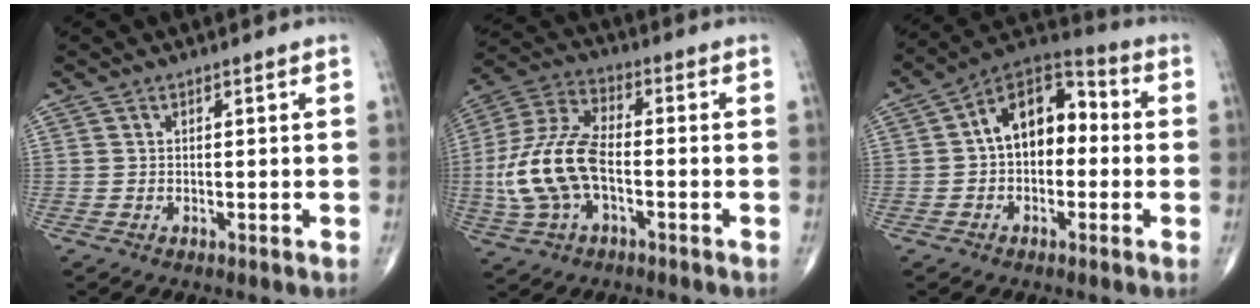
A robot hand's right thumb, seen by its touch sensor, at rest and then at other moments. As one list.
[{"total": 15.1, "force": [-2.7, 8.1, 12.5], "torque": [-0.275, 0.030, -0.052]}, {"total": 12.6, "force": [0.3, 8.2, 9.6], "torque": [-0.114, 0.044, -0.014]}]